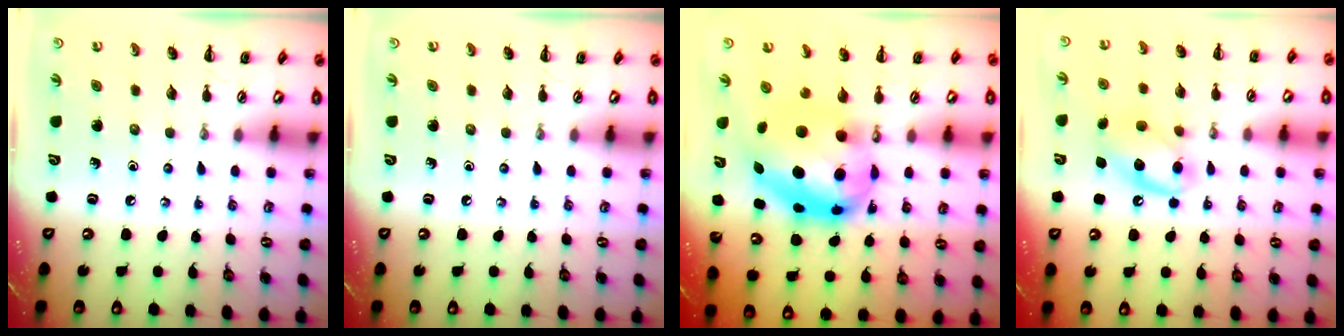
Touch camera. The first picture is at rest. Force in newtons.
{"total": 0.0}
{"total": 12.8, "press": 12.4, "slide": 3.1}
{"total": 13.5, "press": 13.5, "slide": 1.4}